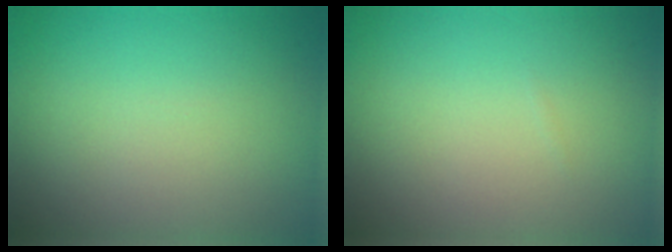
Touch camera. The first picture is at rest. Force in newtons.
{"total": 0.0}